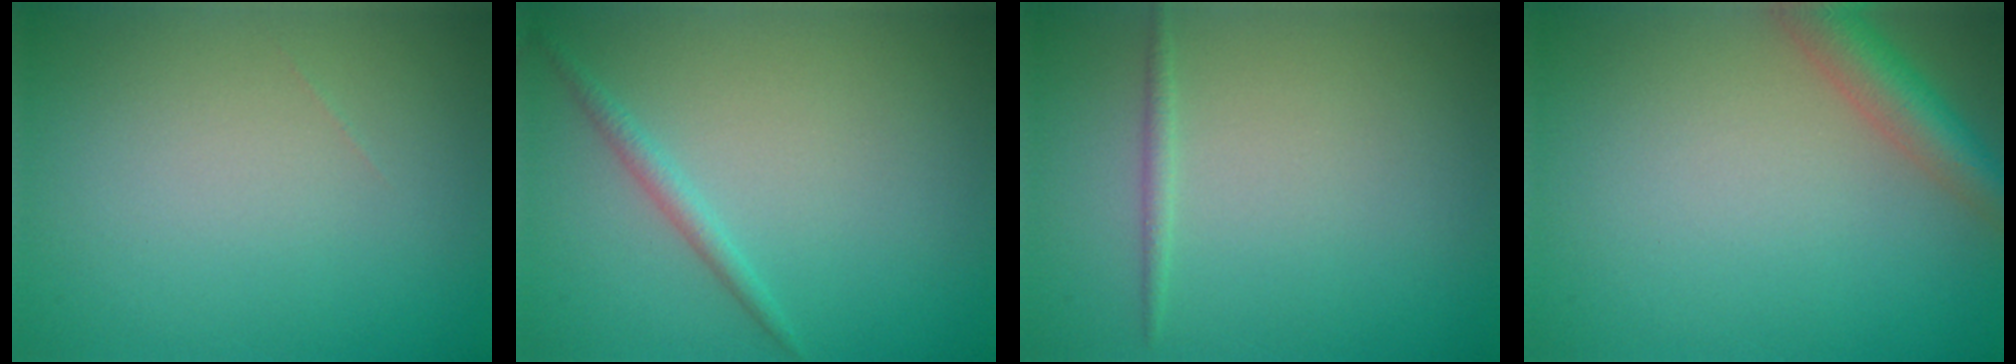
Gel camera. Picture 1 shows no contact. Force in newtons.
{"total": 1.3, "press": 1.3, "slide": 0.0}
{"total": 0.8, "press": 0.8, "slide": 0.0}
{"total": 3.9, "press": 3.9, "slide": 0.2}